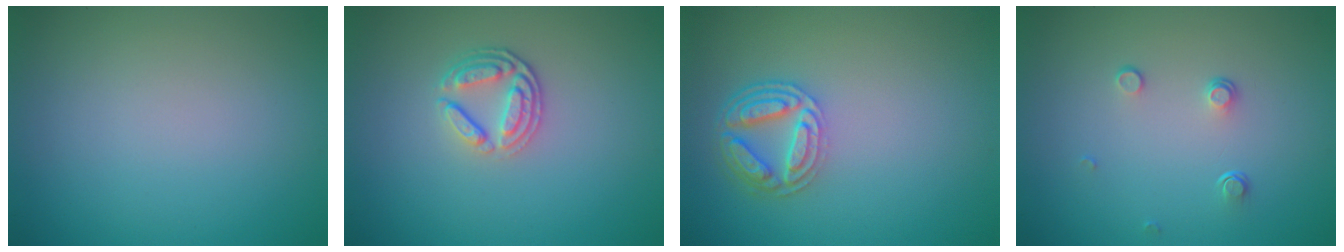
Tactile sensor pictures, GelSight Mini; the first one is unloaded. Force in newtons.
{"total": 2.9, "press": 2.5, "slide": 1.5}
{"total": 4.3, "press": 3.4, "slide": 2.6}
{"total": 1.0, "press": 0.7, "slide": 0.8}